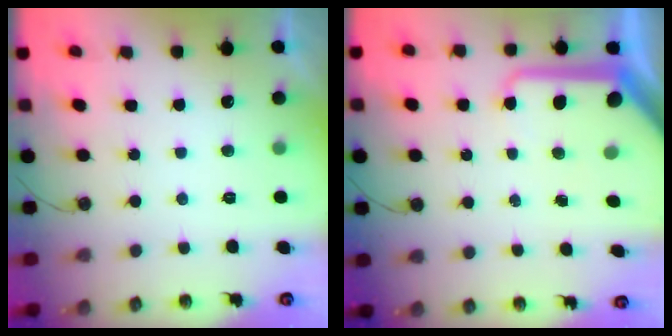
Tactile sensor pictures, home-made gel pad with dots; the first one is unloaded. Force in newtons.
{"total": 11.9, "press": 11.9, "slide": 1.4}